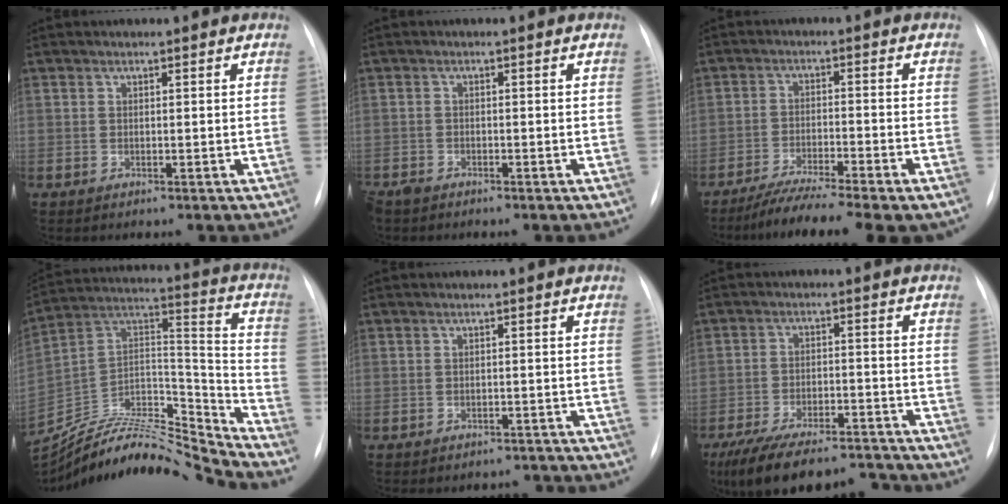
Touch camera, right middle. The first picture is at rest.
{"total": 1.9, "force": [-1.7, 0.9, 0.4], "torque": [-0.008, -0.001, -0.027]}
{"total": 11.3, "force": [-9.1, 0.7, 6.6], "torque": [-0.104, -0.023, -0.143]}
{"total": 22.5, "force": [-21.9, 0.9, 5.2], "torque": [-0.106, 0.044, -0.366]}
{"total": 3.9, "force": [-3.4, 1.9, 0.0], "torque": [0.002, 0.014, -0.041]}
{"total": 15.5, "force": [-13.3, 4.5, 6.4], "torque": [-0.129, -0.001, -0.204]}